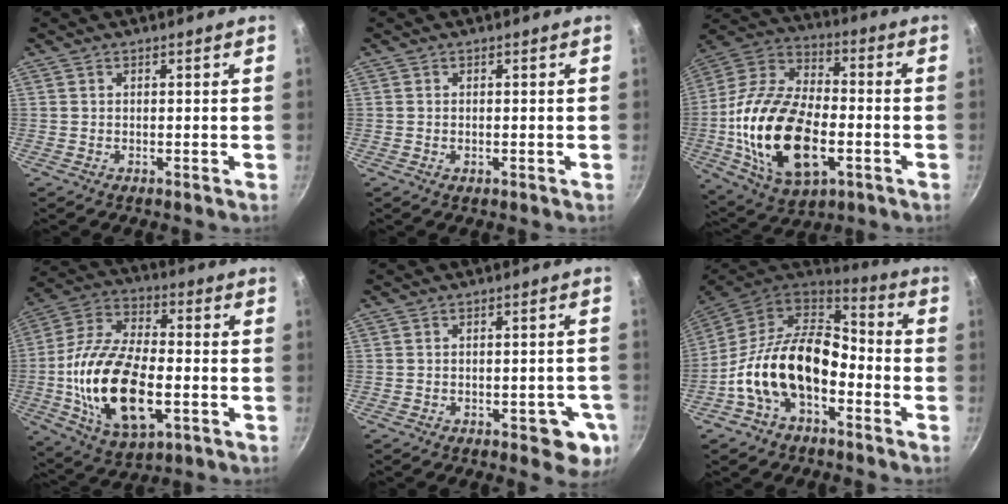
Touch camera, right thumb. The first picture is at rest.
{"total": 0.6, "force": [-0.1, 0.3, 0.5], "torque": [-0.010, 0.001, -0.002]}
{"total": 25.1, "force": [-4.9, 14.2, 20.1], "torque": [-0.377, 0.025, -0.089]}
{"total": 22.3, "force": [-4.2, 11.6, 18.7], "torque": [-0.353, 0.023, -0.076]}
{"total": 7.3, "force": [-2.6, 3.5, 5.8], "torque": [-0.038, 0.011, -0.026]}
{"total": 18.0, "force": [-4.8, 10.8, 13.6], "torque": [-0.215, 0.051, -0.100]}